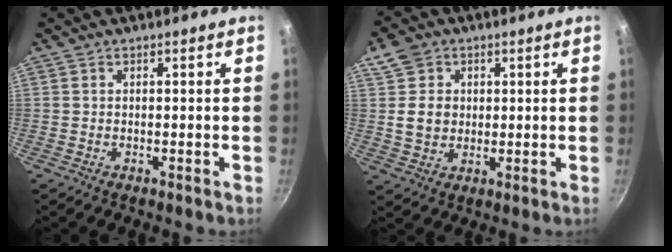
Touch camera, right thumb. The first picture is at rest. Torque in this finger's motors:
{"motor_torque": [-0.28, 0.34, 0.19, -0.12, 0.11]}